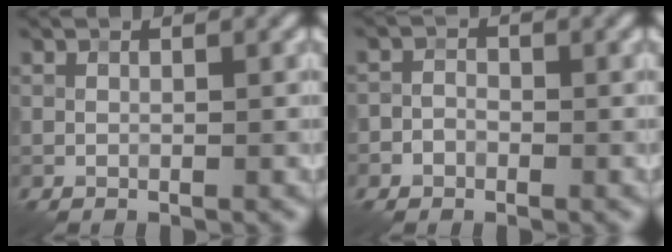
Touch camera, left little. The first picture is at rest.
{"total": 1.3, "force": [-0.6, 1.1, 0.3], "torque": [0.007, 0.004, -0.019]}